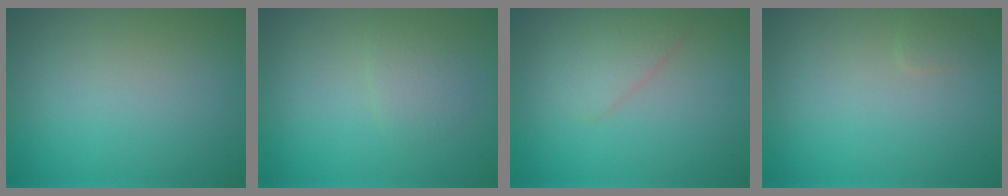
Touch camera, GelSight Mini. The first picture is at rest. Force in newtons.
{"total": 1.6, "press": 1.6, "slide": 0.1}
{"total": 1.9, "press": 1.8, "slide": 0.1}
{"total": 0.7, "press": 0.7, "slide": 0.0}